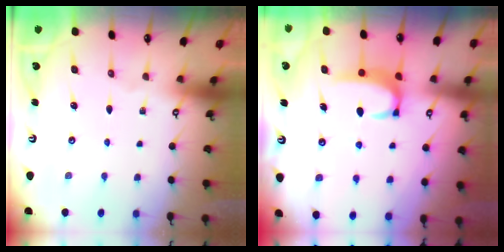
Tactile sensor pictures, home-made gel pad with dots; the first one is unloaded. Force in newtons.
{"total": 2.9, "press": 2.8, "slide": 0.5}